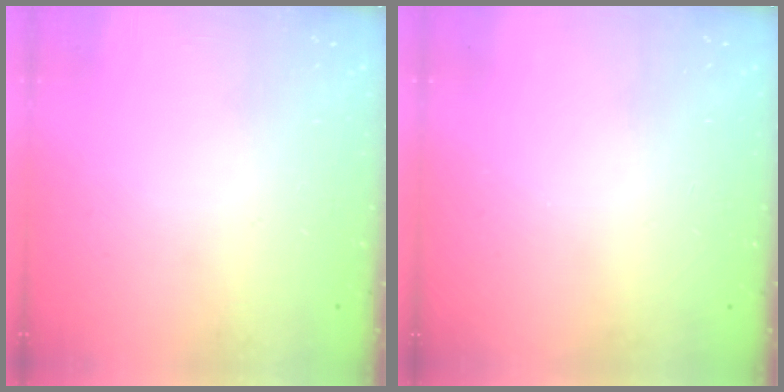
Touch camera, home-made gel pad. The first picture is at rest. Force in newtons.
{"total": 2.7, "press": 2.0, "slide": 1.8}